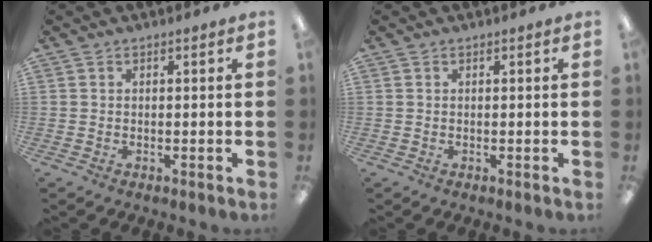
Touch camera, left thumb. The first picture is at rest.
{"total": 0.0}